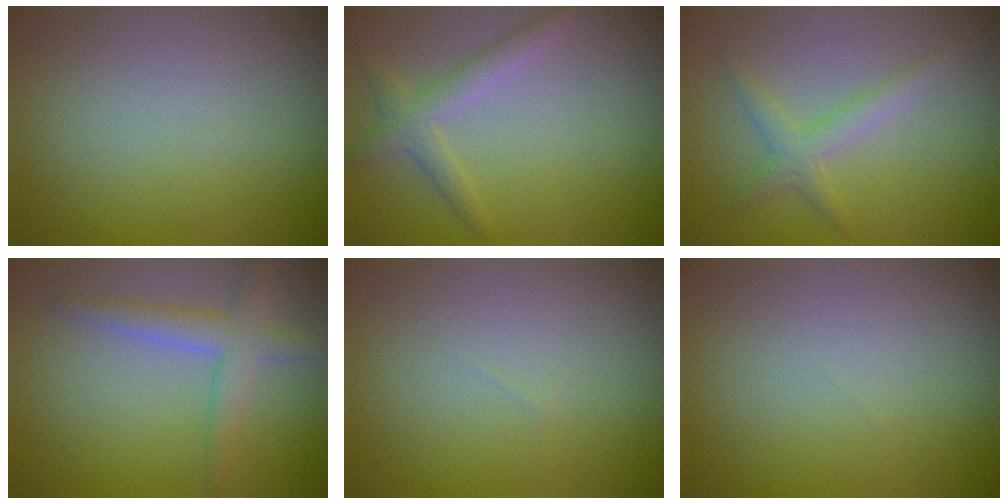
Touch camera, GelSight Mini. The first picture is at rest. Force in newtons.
{"total": 2.4, "press": 2.4, "slide": 0.2}
{"total": 2.0, "press": 2.0, "slide": 0.1}
{"total": 3.2, "press": 3.2, "slide": 0.1}
{"total": 0.0}
{"total": 0.0}